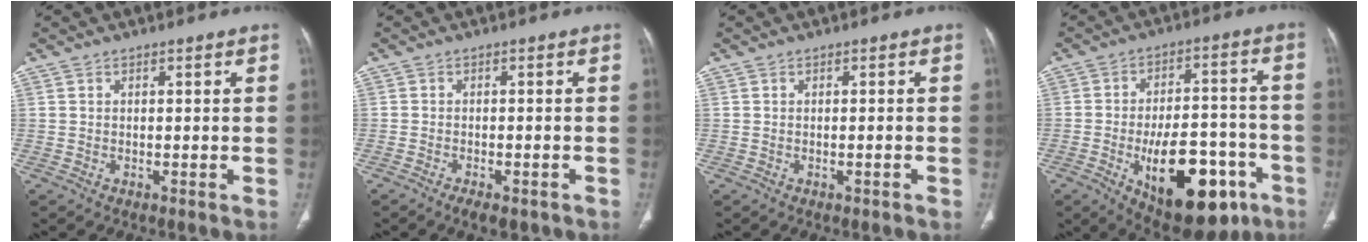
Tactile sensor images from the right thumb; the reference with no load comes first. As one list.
[{"total": 4.1, "force": [-2.9, 1.6, 2.4], "torque": [-0.031, 0.008, -0.040]}, {"total": 0.7, "force": [-0.4, 0.0, 0.6], "torque": [-0.010, 0.002, -0.002]}, {"total": 21.6, "force": [-8.8, 10.5, 16.7], "torque": [-0.214, 0.038, -0.109]}]